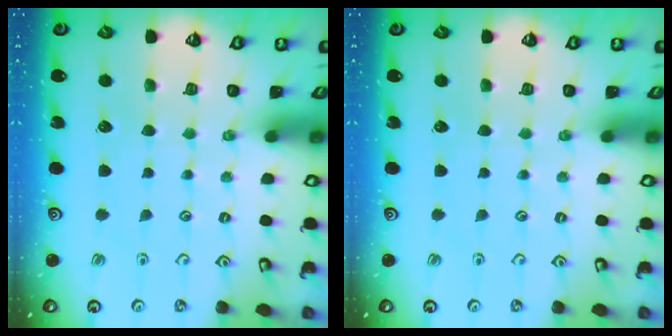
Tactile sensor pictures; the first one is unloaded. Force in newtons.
{"total": 0.0}